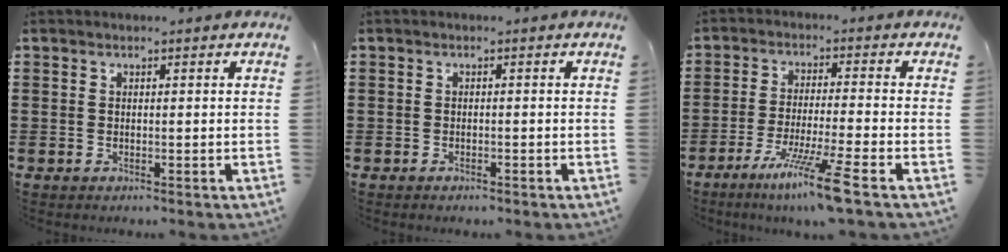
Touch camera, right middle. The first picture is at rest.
{"total": 0.6, "force": [-0.5, 0.1, 0.1], "torque": [-0.002, 0.000, -0.012]}
{"total": 9.0, "force": [-6.0, -0.4, 6.7], "torque": [-0.131, -0.015, -0.115]}